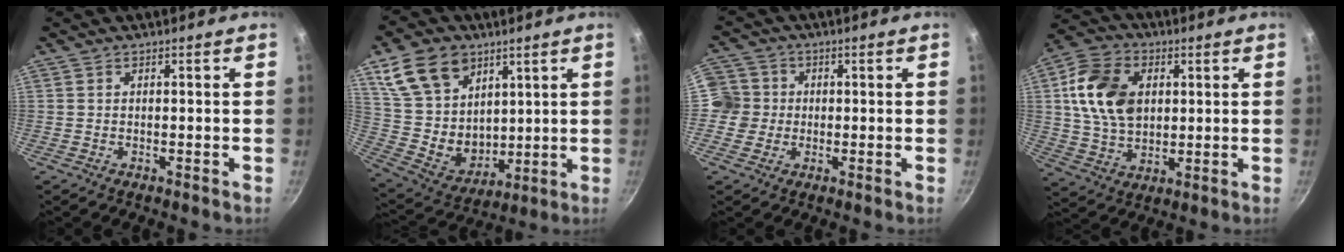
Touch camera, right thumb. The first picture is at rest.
{"total": 18.5, "force": [8.8, 13.4, 9.2], "torque": [-0.127, -0.040, 0.181]}
{"total": 6.3, "force": [-0.2, 6.2, 1.3], "torque": [0.013, 0.008, -0.022]}
{"total": 14.9, "force": [2.9, 10.6, 10.0], "torque": [-0.164, -0.001, 0.050]}